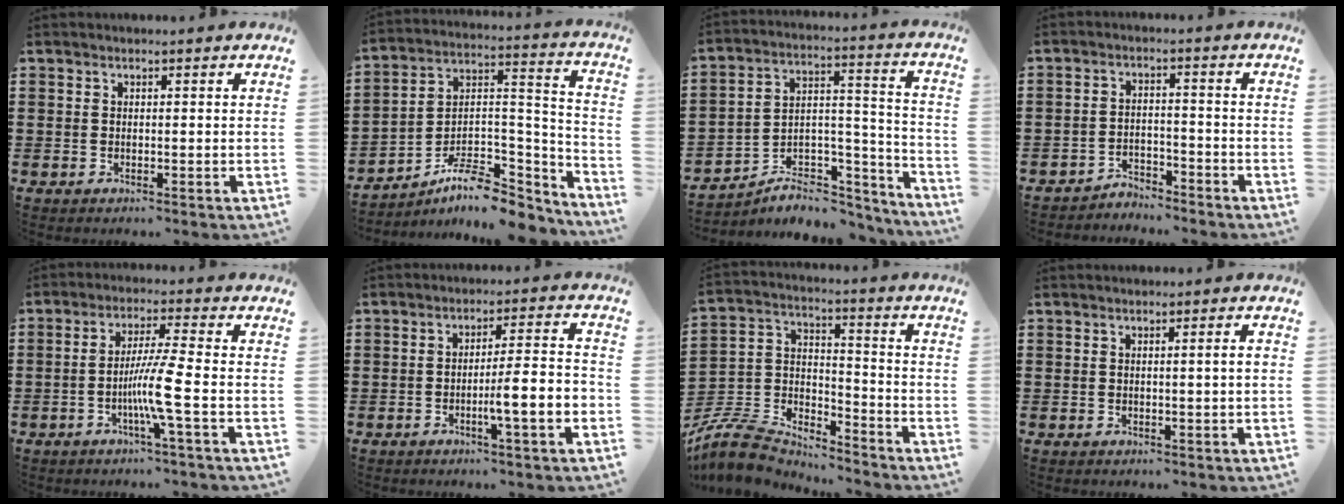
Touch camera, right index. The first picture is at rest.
{"total": 9.6, "force": [-7.4, 3.5, 5.1], "torque": [-0.093, 0.014, -0.141]}
{"total": 6.1, "force": [-4.9, 3.1, 1.8], "torque": [-0.028, 0.009, -0.091]}
{"total": 3.4, "force": [-3.4, 0.4, 0.0], "torque": [-0.008, 0.002, -0.071]}
{"total": 7.0, "force": [-2.3, -0.8, 6.6], "torque": [-0.126, -0.014, -0.048]}
{"total": 6.1, "force": [-2.5, 0.1, 5.6], "torque": [-0.093, -0.003, -0.044]}
{"total": 8.6, "force": [-8.1, 2.1, 2.0], "torque": [-0.070, -0.002, -0.167]}
{"total": 1.2, "force": [-0.1, -0.3, 1.2], "torque": [-0.019, -0.003, -0.003]}